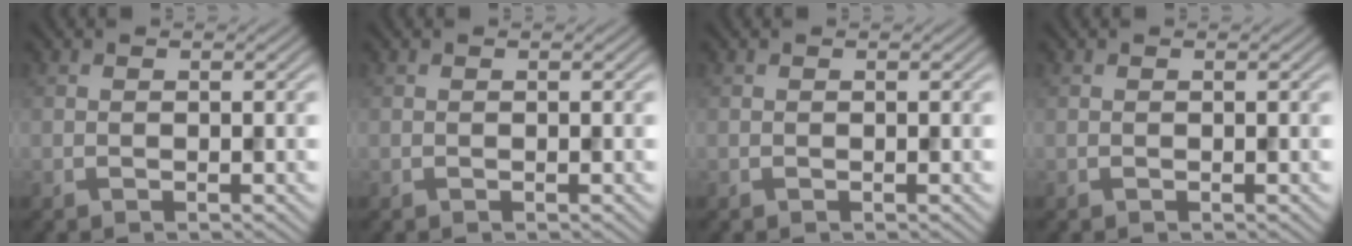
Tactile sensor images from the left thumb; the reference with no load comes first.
{"total": 0.0}
{"total": 0.0}
{"total": 0.0}